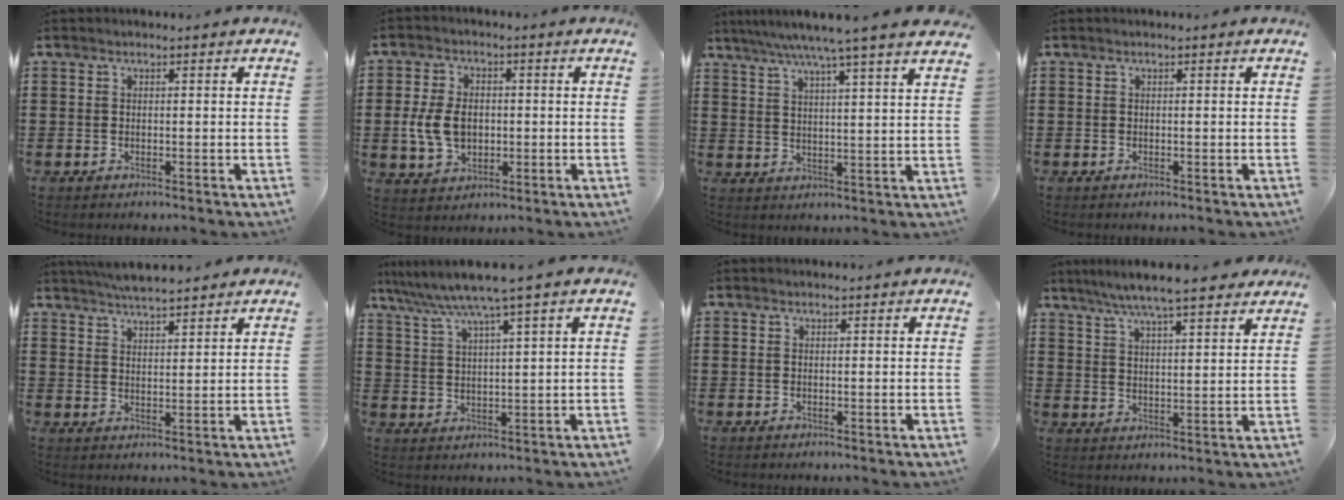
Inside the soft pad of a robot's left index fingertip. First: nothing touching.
{"total": 6.8, "force": [-0.5, 4.9, 4.7], "torque": [-0.112, 0.002, -0.018]}
{"total": 6.3, "force": [5.2, -1.0, 3.4], "torque": [-0.083, -0.023, 0.086]}
{"total": 0.0}
{"total": 4.3, "force": [4.1, 0.2, 1.2], "torque": [-0.034, -0.010, 0.076]}
{"total": 5.7, "force": [4.3, -0.8, 3.6], "torque": [-0.085, -0.021, 0.069]}
{"total": 0.0}
{"total": 6.7, "force": [5.8, 0.3, 3.3], "torque": [-0.082, -0.017, 0.102]}